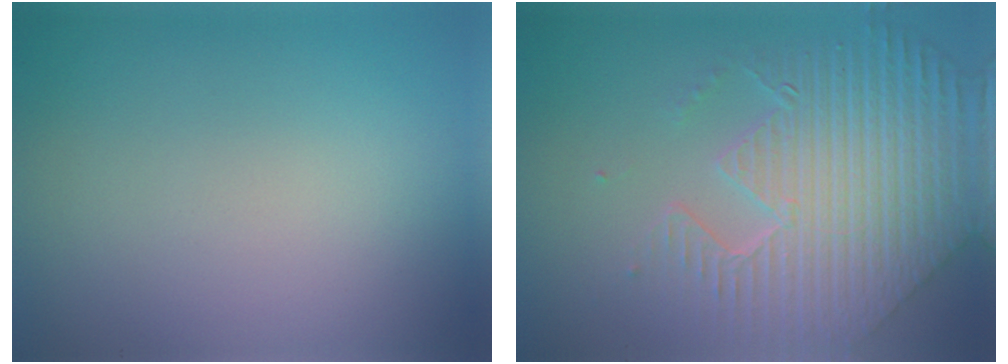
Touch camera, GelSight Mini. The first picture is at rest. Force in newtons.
{"total": 8.7, "press": 6.3, "slide": 6.0}